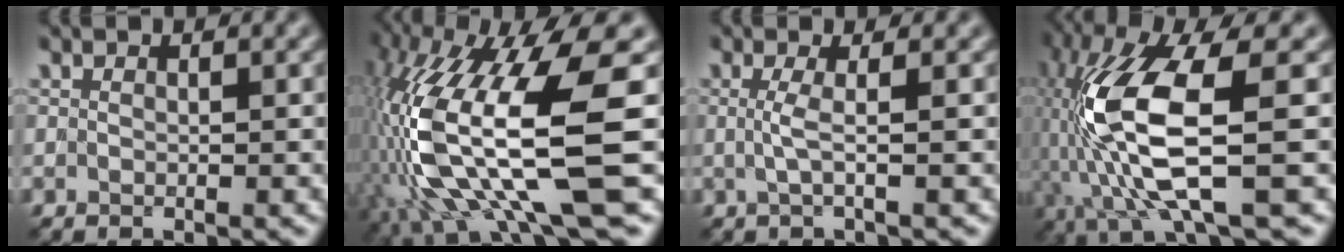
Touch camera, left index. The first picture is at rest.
{"total": 13.9, "force": [-1.1, 3.4, 13.4], "torque": [-0.271, -0.008, -0.011]}
{"total": 1.8, "force": [-0.1, 0.4, 1.8], "torque": [-0.037, -0.004, -0.005]}
{"total": 12.1, "force": [-1.5, 3.7, 11.4], "torque": [-0.248, -0.005, -0.029]}